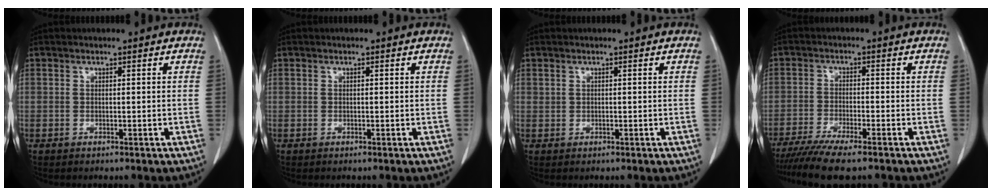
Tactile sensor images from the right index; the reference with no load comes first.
{"total": 0.0}
{"total": 0.0}
{"total": 8.3, "force": [-6.8, 0.3, 4.8], "torque": [-0.073, -0.020, -0.112]}